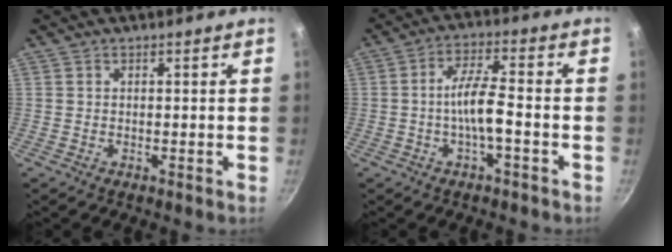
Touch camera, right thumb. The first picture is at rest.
{"total": 7.0, "force": [-2.0, 1.6, 6.5], "torque": [-0.122, 0.030, -0.042]}